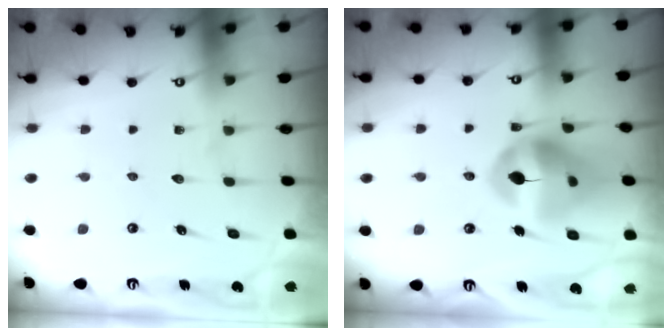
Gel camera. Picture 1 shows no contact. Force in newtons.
{"total": 15.1, "press": 14.9, "slide": 2.2}